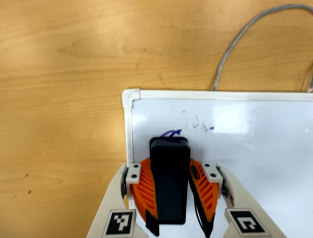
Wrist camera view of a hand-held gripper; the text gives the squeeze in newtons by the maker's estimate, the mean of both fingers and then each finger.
{"total": 13.3, "left": 14.0, "right": 12.7}